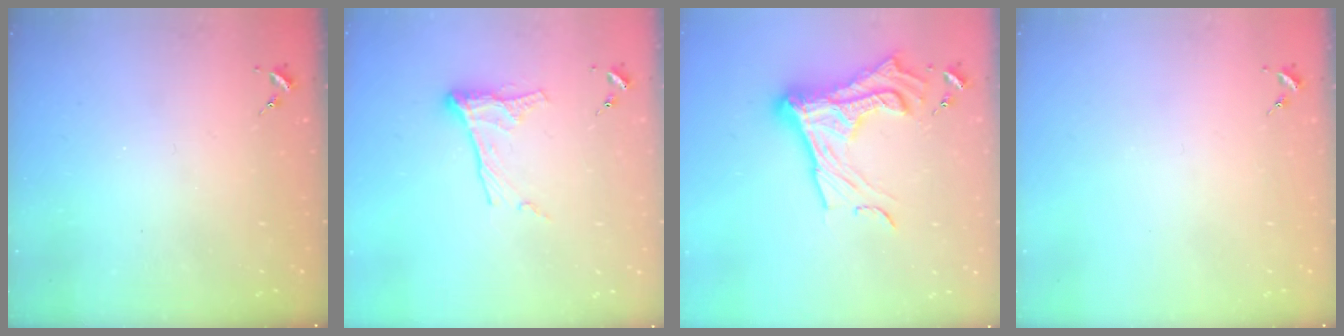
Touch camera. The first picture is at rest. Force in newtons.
{"total": 10.6, "press": 10.6, "slide": 0.6}
{"total": 20.4, "press": 20.4, "slide": 1.5}
{"total": 0.0}